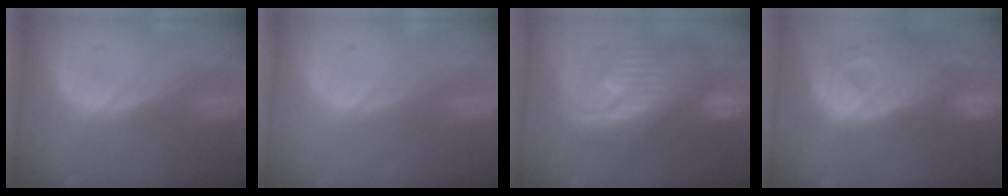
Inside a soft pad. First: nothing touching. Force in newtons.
{"total": 0.0}
{"total": 12.0, "press": 11.9, "slide": 1.4}
{"total": 12.8, "press": 11.0, "slide": 6.6}